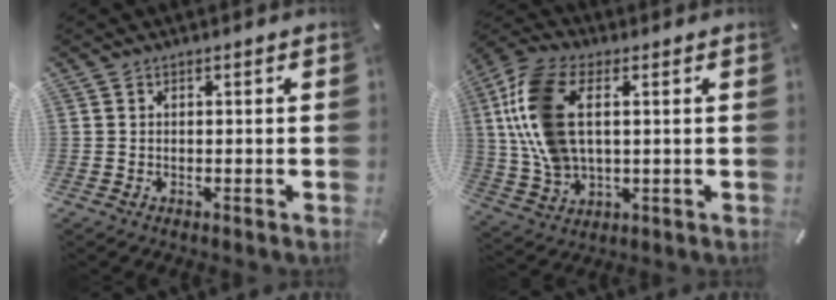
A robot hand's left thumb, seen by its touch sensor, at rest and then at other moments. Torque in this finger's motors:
{"motor_torque": [2.48, 2.52, 1.65, -1.12, 0.68]}